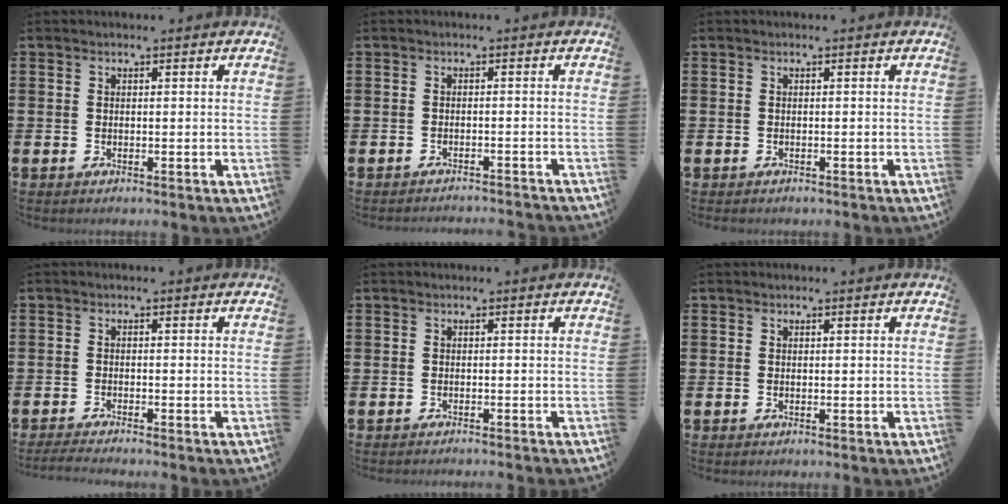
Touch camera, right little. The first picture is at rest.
{"total": 1.1, "force": [-1.1, -0.2, -0.1], "torque": [-0.001, 0.003, -0.024]}
{"total": 0.0}
{"total": 1.3, "force": [-1.1, -0.1, 0.6], "torque": [-0.009, 0.001, -0.022]}
{"total": 0.6, "force": [-0.6, -0.2, 0.0], "torque": [0.001, -0.001, -0.012]}
{"total": 0.0}